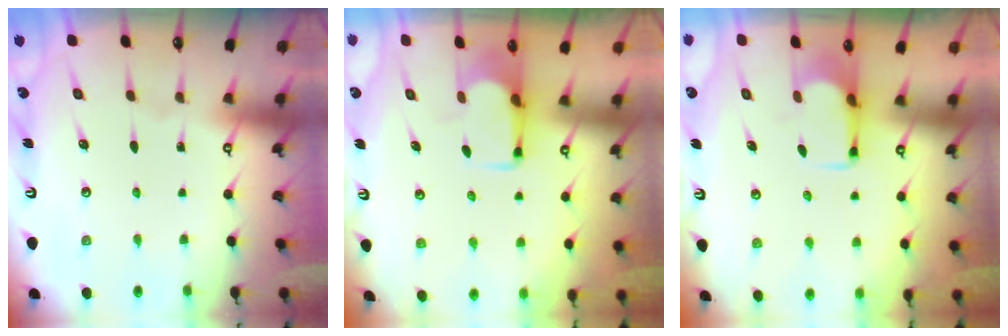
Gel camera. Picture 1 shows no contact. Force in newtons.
{"total": 1.9, "press": 1.7, "slide": 0.7}
{"total": 2.4, "press": 2.2, "slide": 0.8}